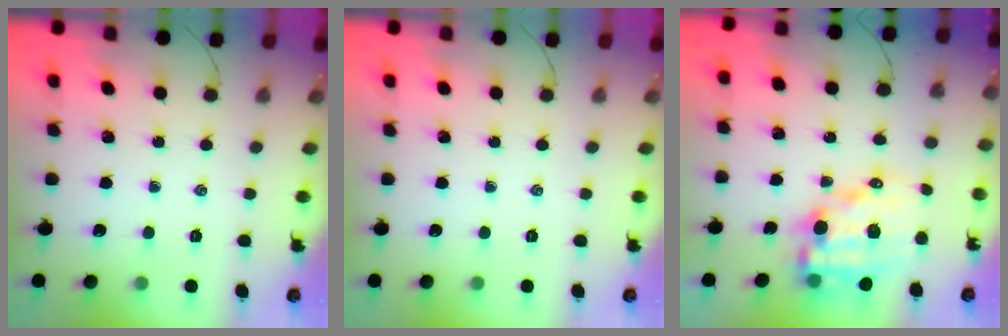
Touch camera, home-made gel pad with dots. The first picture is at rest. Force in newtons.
{"total": 0.0}
{"total": 12.4, "press": 12.0, "slide": 3.2}